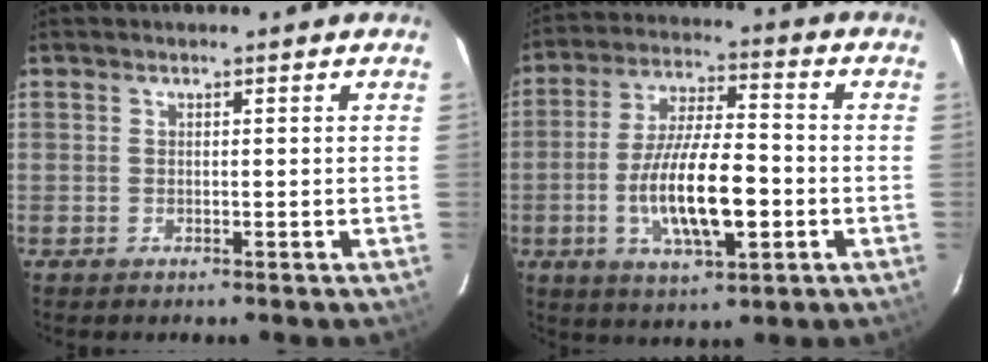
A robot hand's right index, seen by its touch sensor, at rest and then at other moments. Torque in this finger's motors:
{"motor_torque": [0.58, -0.11, 0.93, 0.21]}